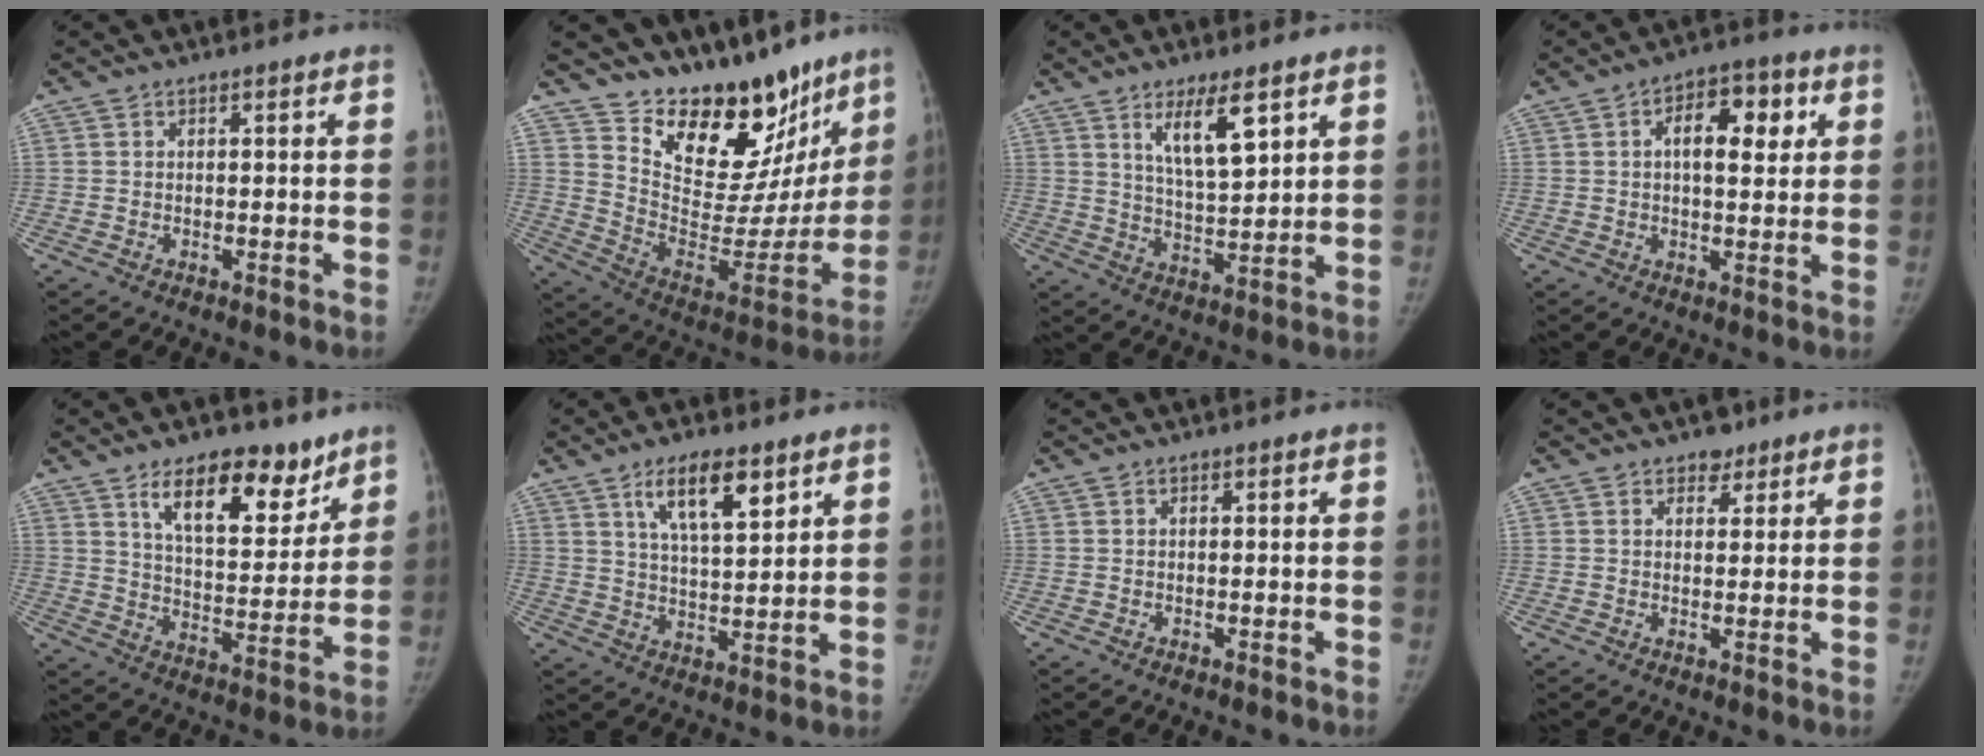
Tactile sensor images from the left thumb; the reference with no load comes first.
{"total": 24.7, "force": [19.2, 11.6, 10.3], "torque": [-0.102, -0.124, 0.290]}
{"total": 9.0, "force": [4.9, 2.5, 7.1], "torque": [-0.112, -0.037, 0.092]}
{"total": 9.6, "force": [2.5, 5.1, 7.8], "torque": [-0.084, 0.008, 0.031]}
{"total": 15.2, "force": [9.8, 7.2, 9.1], "torque": [-0.092, -0.066, 0.162]}
{"total": 10.0, "force": [5.7, 3.4, 7.5], "torque": [-0.116, -0.031, 0.104]}
{"total": 0.0}
{"total": 3.2, "force": [2.2, 2.1, 0.9], "torque": [0.009, -0.012, 0.029]}